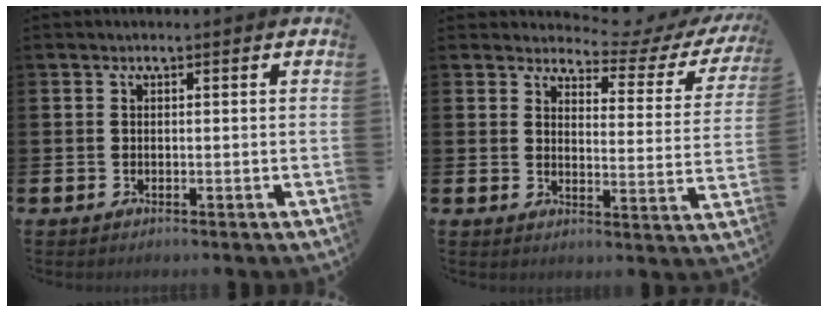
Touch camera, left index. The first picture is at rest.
{"total": 4.2, "force": [3.8, 1.5, 1.0], "torque": [-0.030, -0.033, 0.060]}